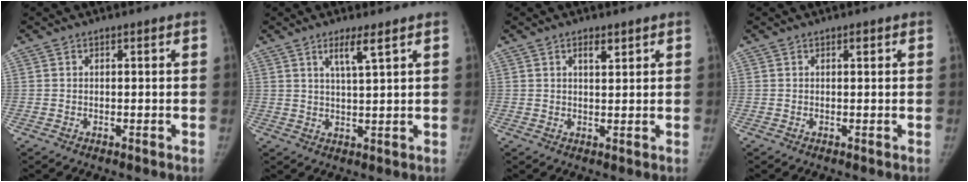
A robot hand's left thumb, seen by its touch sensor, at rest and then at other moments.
{"total": 4.5, "force": [2.6, 0.2, 3.6], "torque": [-0.070, -0.019, 0.051]}
{"total": 2.6, "force": [1.6, 1.0, 1.8], "torque": [-0.025, -0.010, 0.027]}
{"total": 0.7, "force": [0.4, 0.3, 0.6], "torque": [-0.007, -0.001, 0.006]}